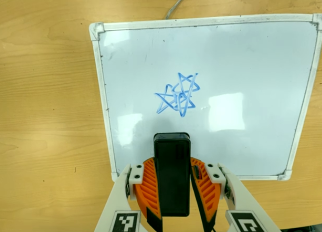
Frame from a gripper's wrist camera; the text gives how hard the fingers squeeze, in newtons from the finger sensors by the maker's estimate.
{"total": 9.7, "left": 7.7, "right": 11.7}